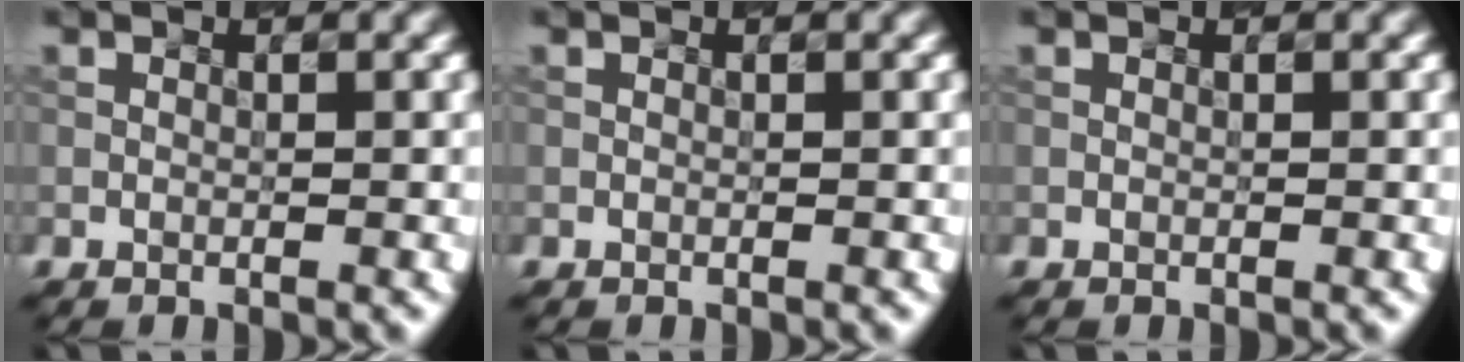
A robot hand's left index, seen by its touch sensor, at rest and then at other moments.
{"total": 0.0}
{"total": 0.0}